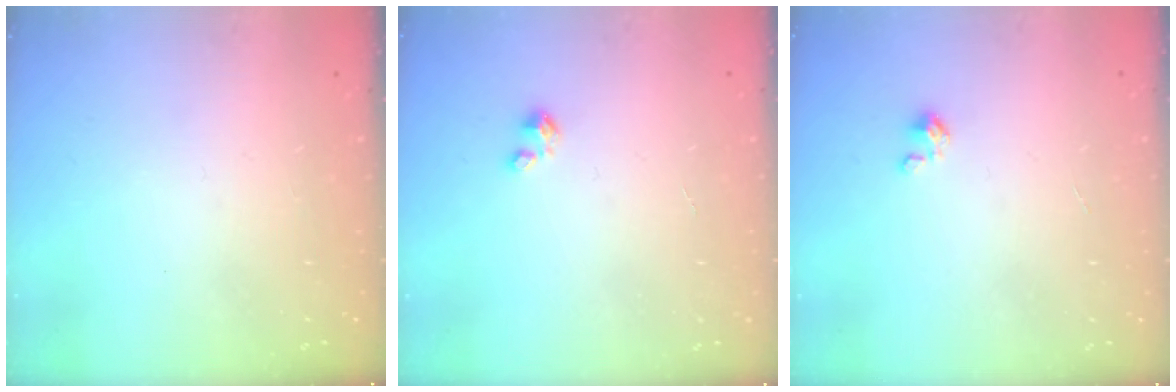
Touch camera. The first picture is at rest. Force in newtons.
{"total": 0.0}
{"total": 0.0}